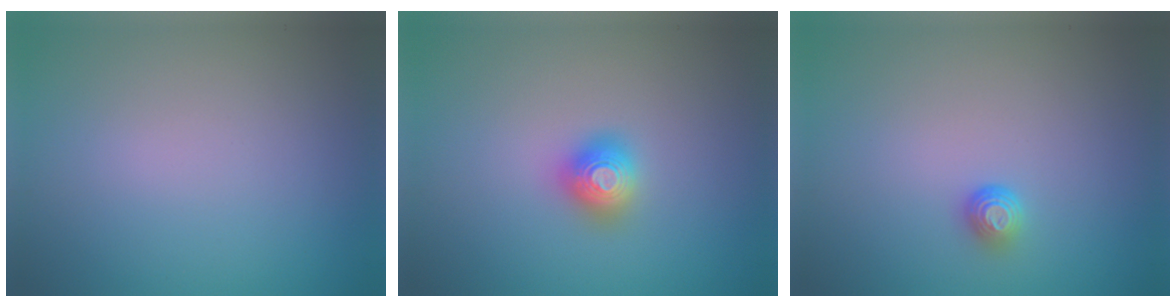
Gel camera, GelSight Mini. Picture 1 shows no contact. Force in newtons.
{"total": 2.0, "press": 2.0, "slide": 0.2}
{"total": 1.2, "press": 0.9, "slide": 0.8}